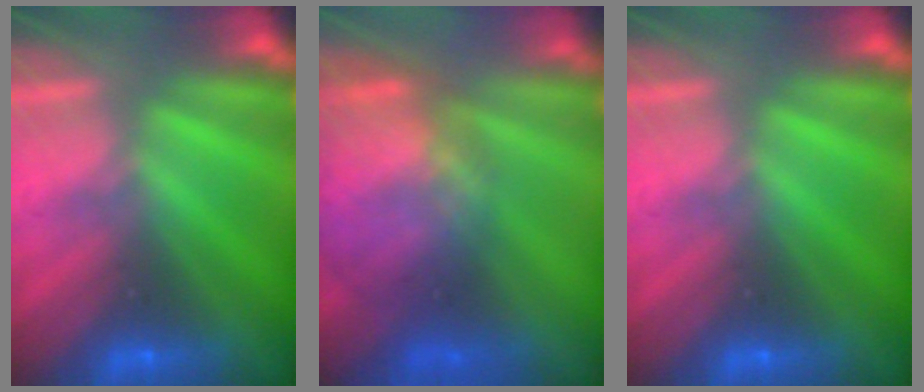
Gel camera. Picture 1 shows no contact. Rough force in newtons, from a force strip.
{"total": 10.8}
{"total": 0.0}